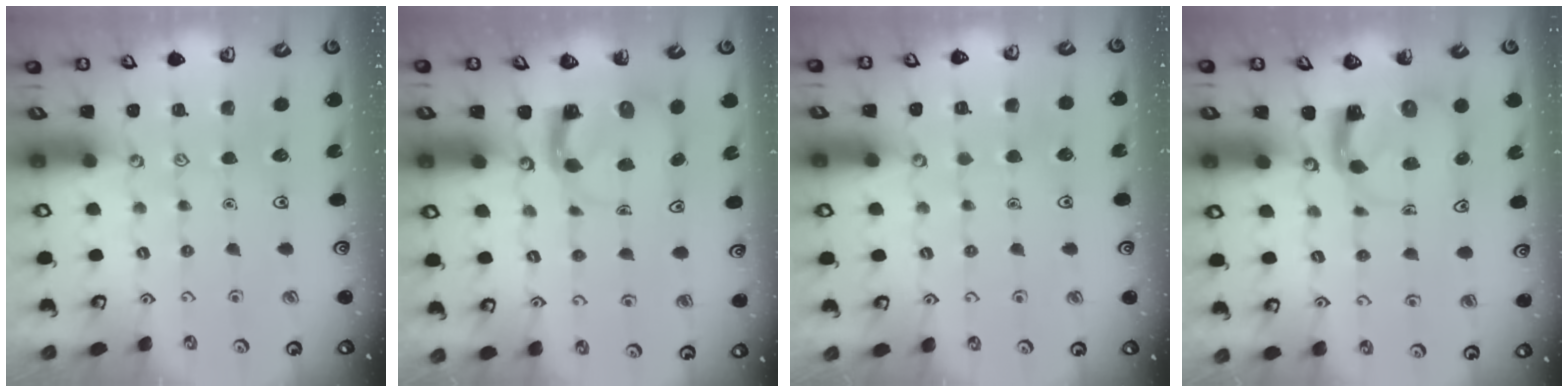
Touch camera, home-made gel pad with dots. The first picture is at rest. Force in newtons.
{"total": 3.8, "press": 3.8, "slide": 0.3}
{"total": 3.2, "press": 3.2, "slide": 0.3}
{"total": 3.9, "press": 3.8, "slide": 0.6}